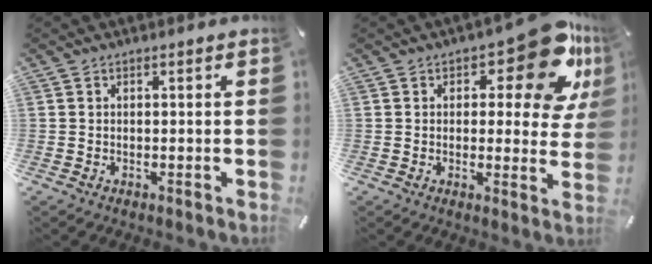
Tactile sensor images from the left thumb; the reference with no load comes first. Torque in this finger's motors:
{"motor_torque": [0.65, 0.47, 0.18, -0.02, 0.02]}